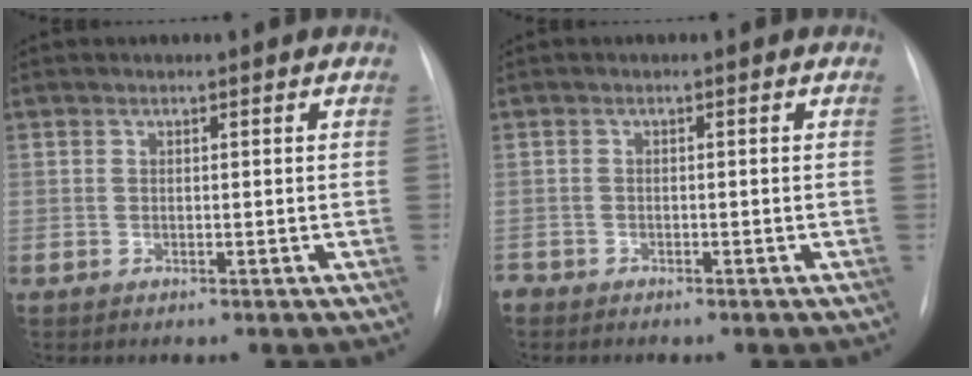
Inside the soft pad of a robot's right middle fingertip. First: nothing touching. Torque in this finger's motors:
{"motor_torque": [0.04, -0.07, 0.00, 0.01]}